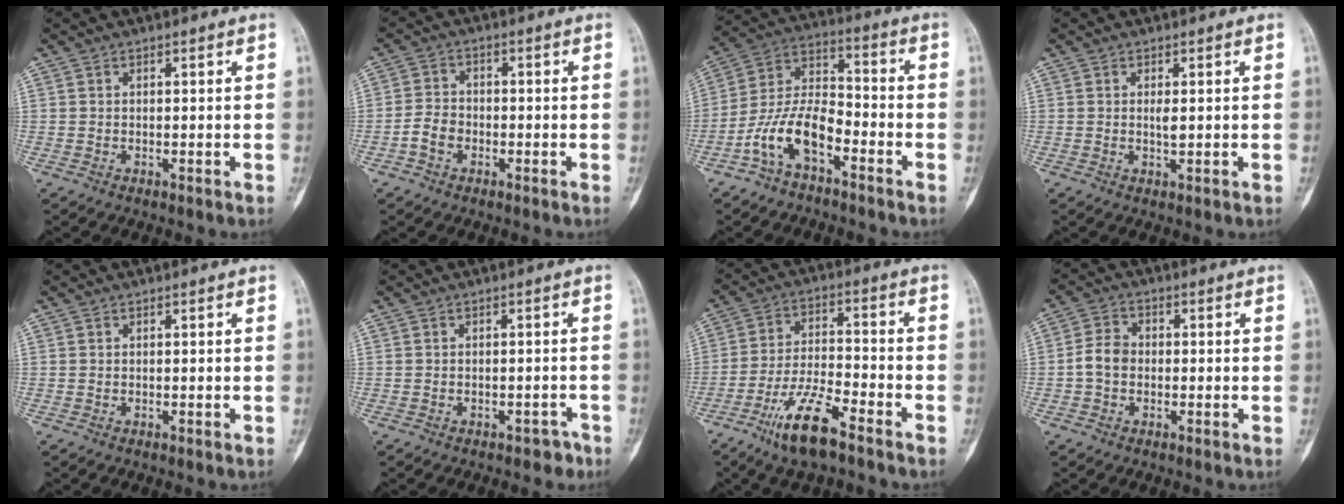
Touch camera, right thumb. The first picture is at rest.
{"total": 4.1, "force": [-1.7, 3.0, 2.2], "torque": [-0.034, 0.016, -0.037]}
{"total": 11.7, "force": [-5.9, 5.6, 8.4], "torque": [-0.161, 0.062, -0.118]}
{"total": 1.6, "force": [0.2, 0.4, 1.5], "torque": [-0.029, -0.002, 0.006]}
{"total": 0.0}
{"total": 2.8, "force": [-2.0, 1.6, 0.9], "torque": [-0.004, 0.020, -0.021]}
{"total": 11.4, "force": [-7.5, 2.9, 8.1], "torque": [-0.160, 0.037, -0.141]}
{"total": 4.7, "force": [-0.7, 3.6, 2.8], "torque": [-0.047, 0.015, -0.022]}